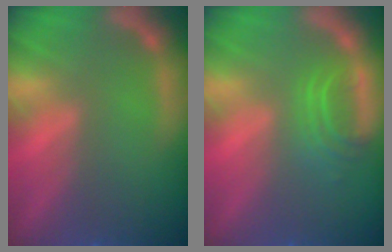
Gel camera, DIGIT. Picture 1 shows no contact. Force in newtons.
{"total": 2.9}